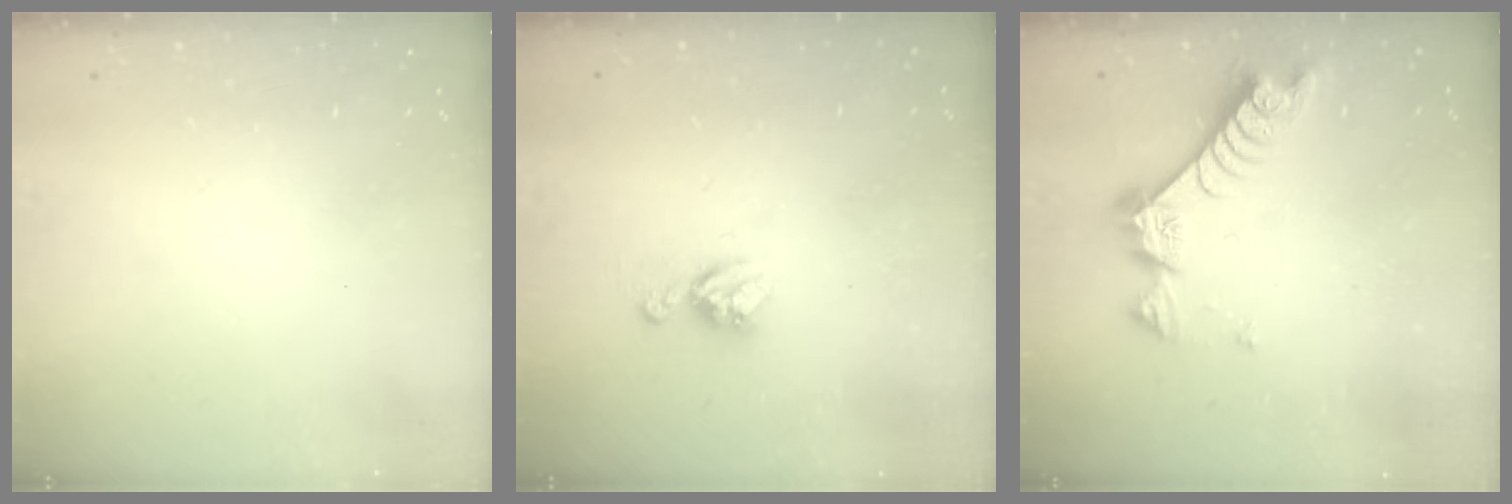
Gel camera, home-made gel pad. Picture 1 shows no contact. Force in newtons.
{"total": 8.0, "press": 7.9, "slide": 0.7}
{"total": 7.4, "press": 7.3, "slide": 0.9}